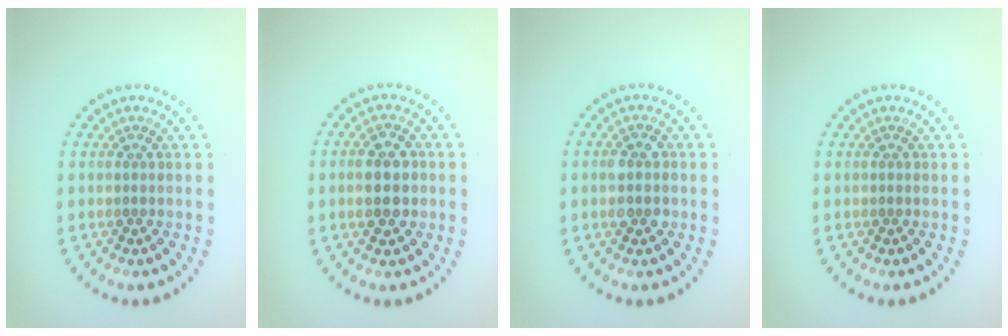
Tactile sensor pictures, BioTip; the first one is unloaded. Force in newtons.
{"total": 3.0, "press": 3.0, "slide": 0.1}
{"total": 2.0, "press": 2.0, "slide": 0.3}
{"total": 0.0}